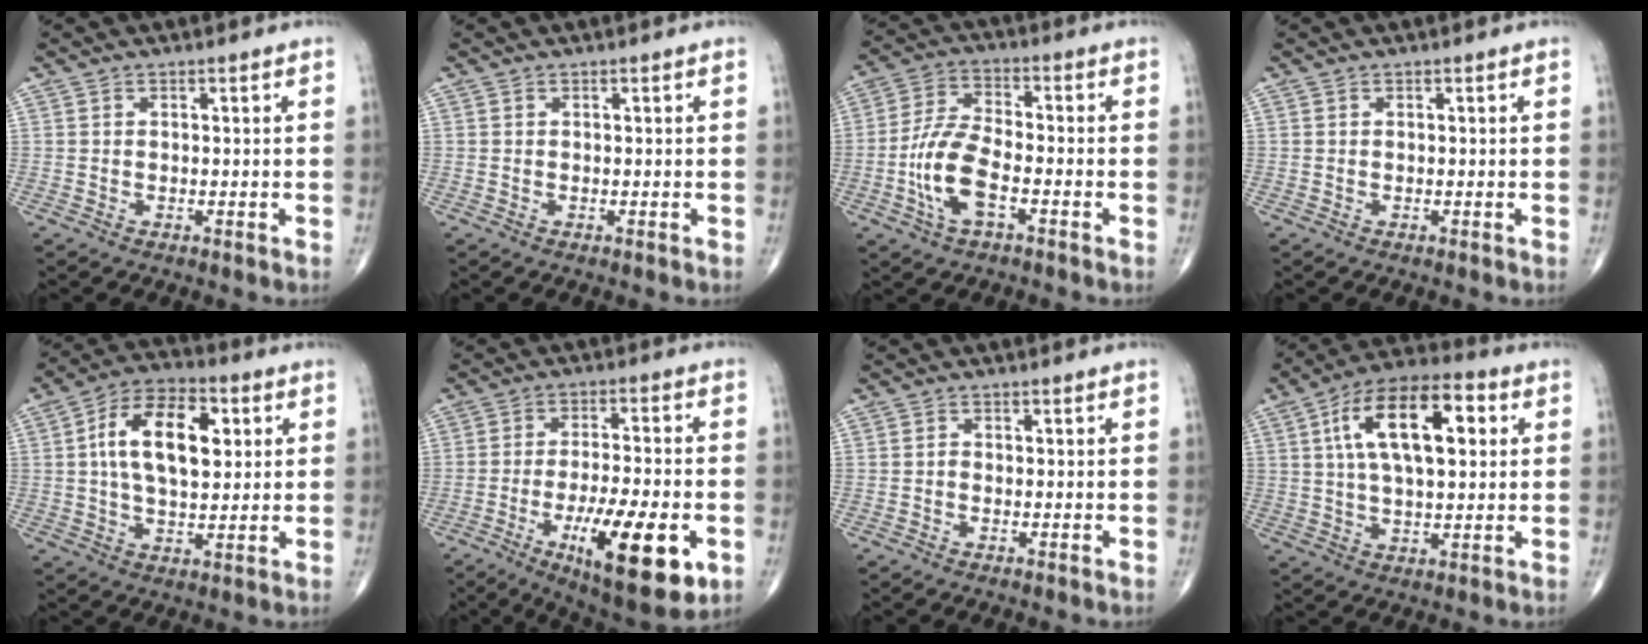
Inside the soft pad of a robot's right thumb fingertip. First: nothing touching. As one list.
[{"total": 0.0}, {"total": 10.3, "force": [-3.4, 4.5, 8.6], "torque": [-0.179, 0.024, -0.068]}, {"total": 0.0}, {"total": 15.0, "force": [2.9, 8.2, 12.3], "torque": [-0.197, 0.012, 0.044]}, {"total": 18.6, "force": [-6.5, 5.4, 16.6], "torque": [-0.256, 0.002, -0.092]}, {"total": 0.7, "force": [-0.3, 0.4, 0.5], "torque": [-0.008, 0.000, -0.010]}, {"total": 17.4, "force": [4.4, 8.1, 14.7], "torque": [-0.235, 0.016, 0.067]}]